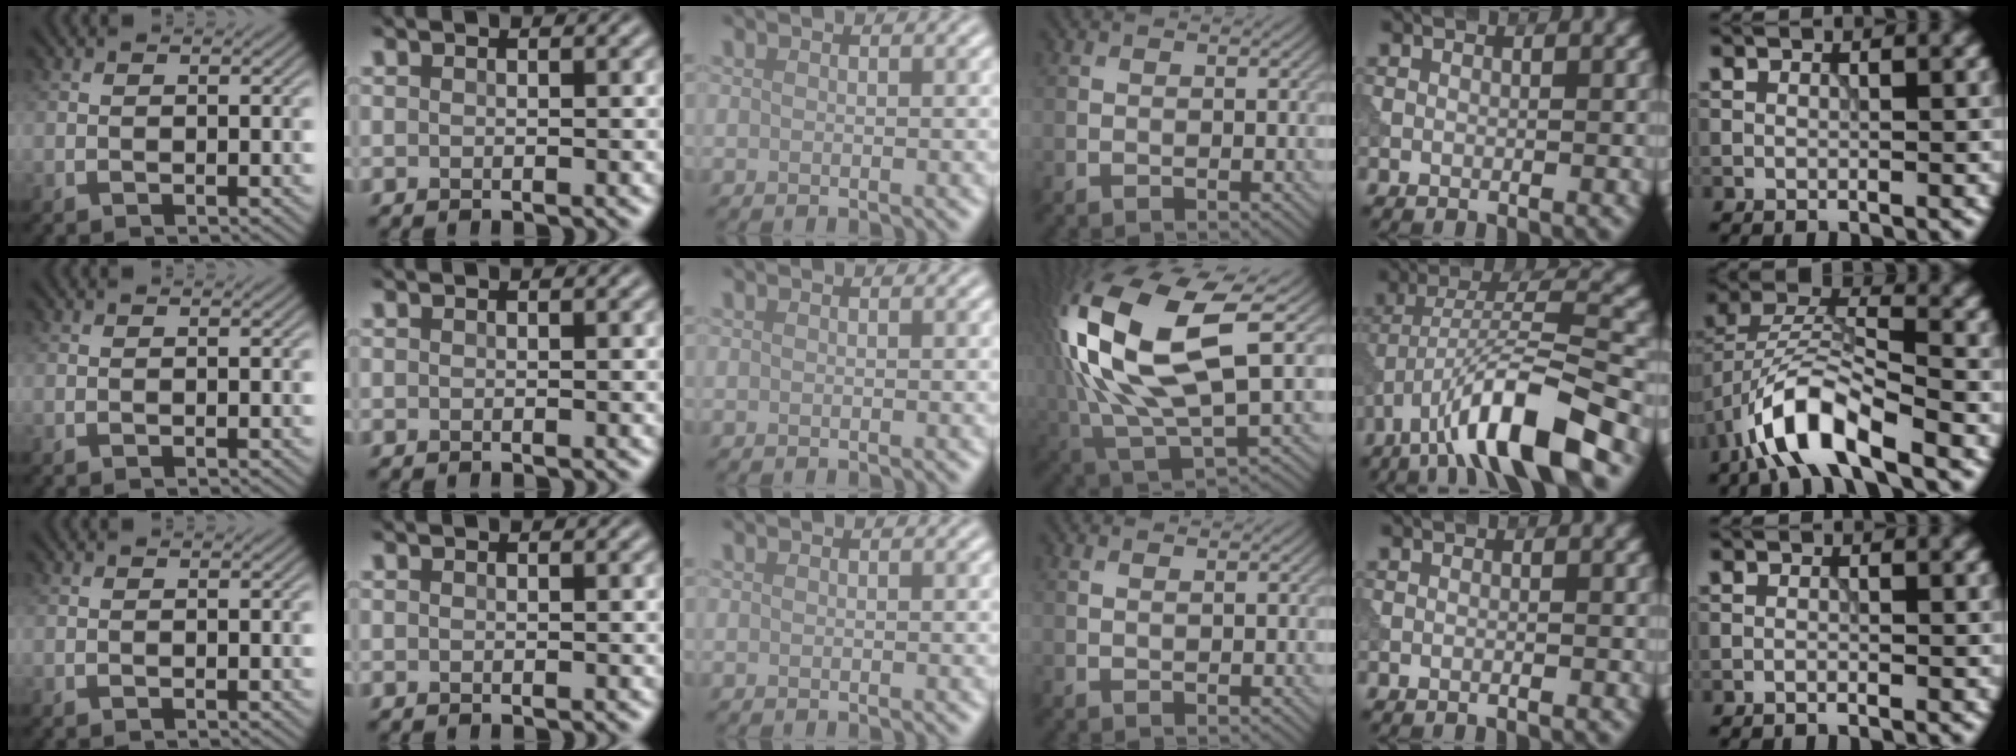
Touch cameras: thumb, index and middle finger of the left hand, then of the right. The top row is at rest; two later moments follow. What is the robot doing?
{"motion": "dispense", "object": "syringe"}